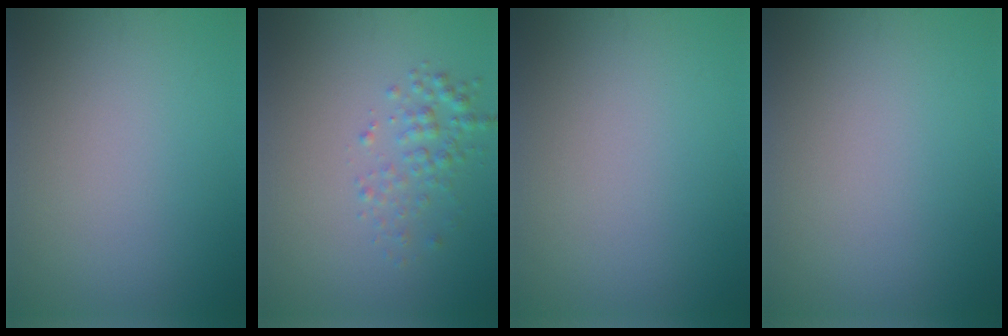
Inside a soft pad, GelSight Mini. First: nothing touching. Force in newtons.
{"total": 2.0, "press": 2.0, "slide": 0.1}
{"total": 0.0}
{"total": 0.0}